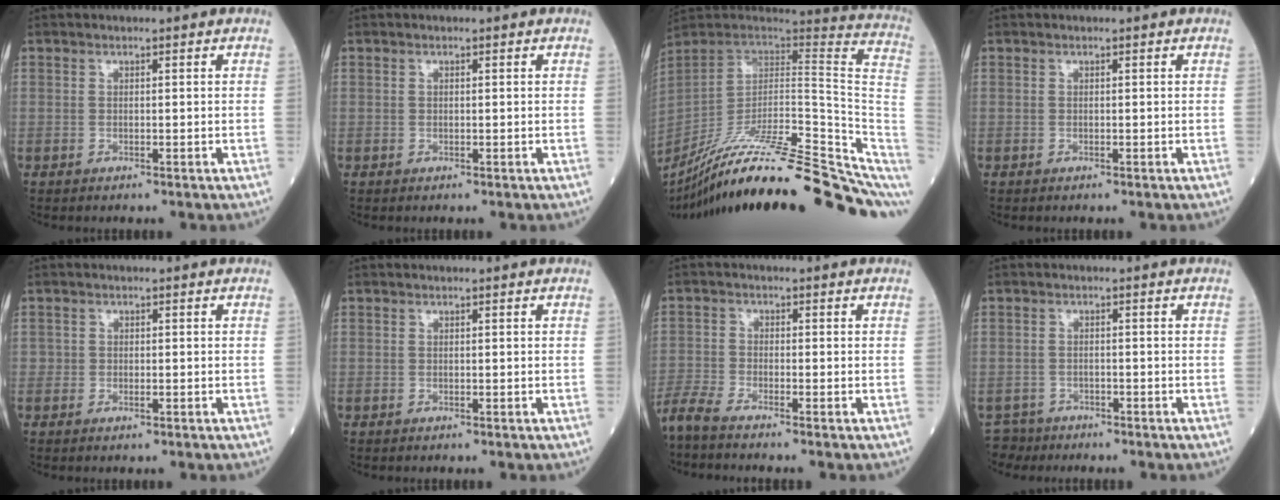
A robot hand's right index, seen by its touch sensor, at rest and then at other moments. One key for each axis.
{"total": 0.0}
{"total": 31.1, "fx": -24.4, "fy": 2.3, "fz": 19.2, "tx": -0.204, "ty": -0.019, "tz": -0.368}
{"total": 0.0}
{"total": 1.1, "fx": -0.4, "fy": 0.7, "fz": 0.8, "tx": -0.012, "ty": -0.001, "tz": -0.004}
{"total": 0.0}
{"total": 4.7, "fx": -4.3, "fy": -0.6, "fz": 2.0, "tx": -0.040, "ty": -0.013, "tz": -0.085}
{"total": 3.0, "fx": -2.4, "fy": 1.3, "fz": -1.1, "tx": 0.017, "ty": -0.001, "tz": -0.048}